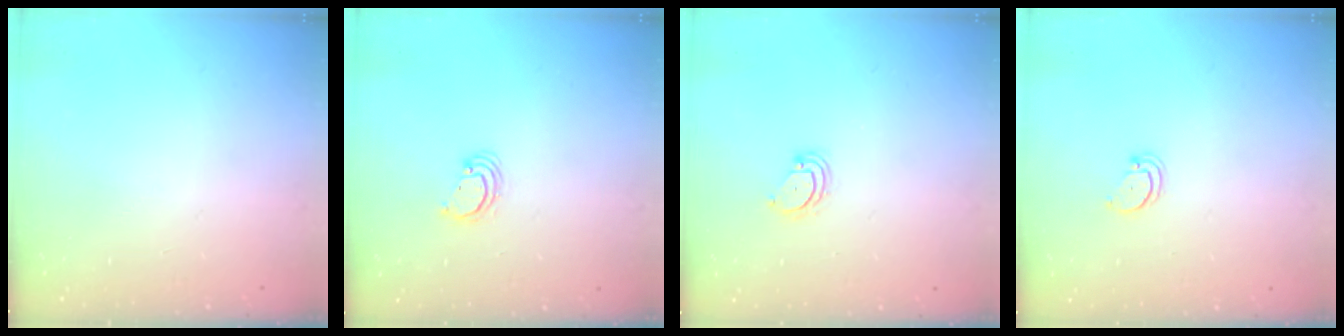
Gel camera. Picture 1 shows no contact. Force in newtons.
{"total": 2.8, "press": 2.8, "slide": 0.2}
{"total": 2.3, "press": 2.3, "slide": 0.2}
{"total": 2.5, "press": 2.5, "slide": 0.3}